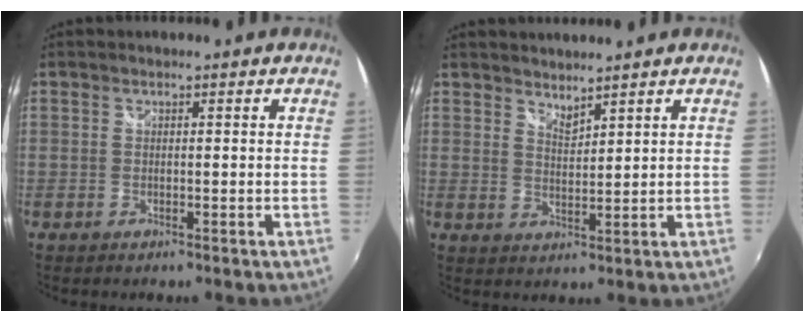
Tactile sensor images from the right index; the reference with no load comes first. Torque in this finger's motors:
{"motor_torque": [-0.03, -0.01, -0.02, 0.00]}